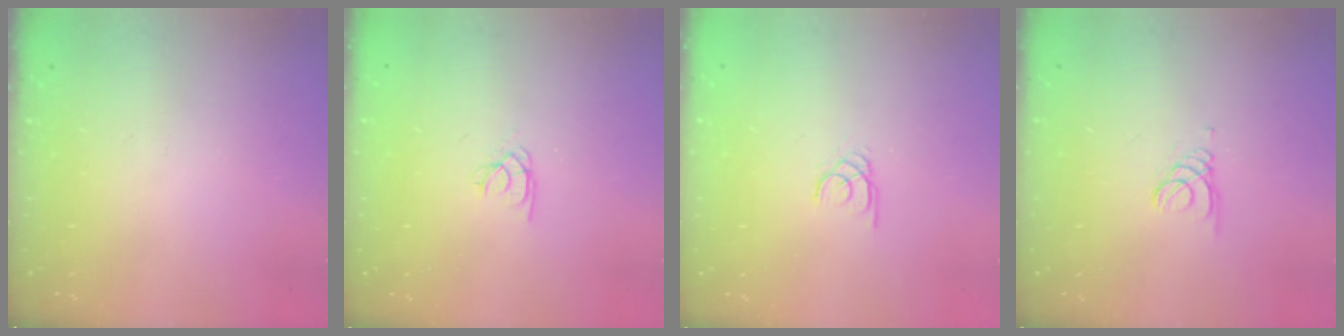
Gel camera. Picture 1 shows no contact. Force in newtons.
{"total": 1.9, "press": 1.9, "slide": 0.2}
{"total": 1.3, "press": 1.3, "slide": 0.1}
{"total": 1.5, "press": 1.5, "slide": 0.1}